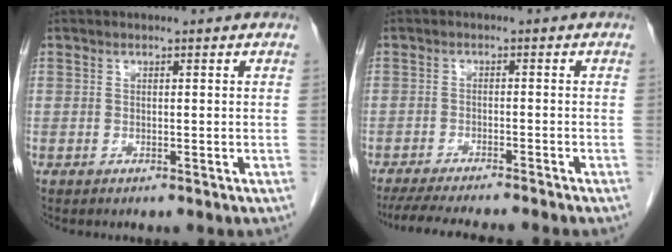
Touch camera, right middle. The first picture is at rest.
{"total": 10.7, "force": [-9.4, 0.0, 5.1], "torque": [-0.061, -0.017, -0.141]}